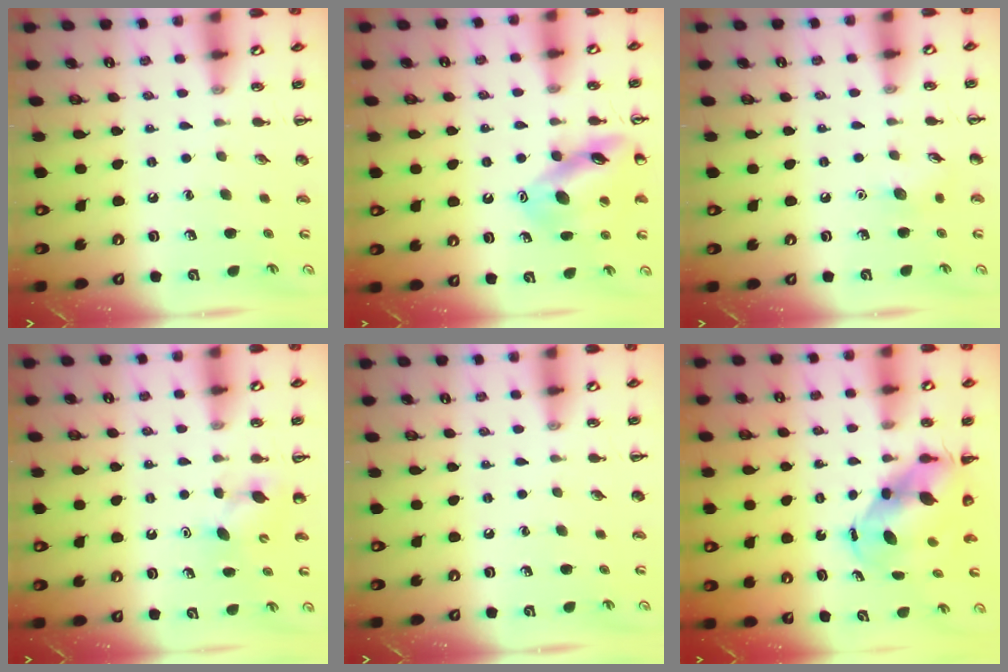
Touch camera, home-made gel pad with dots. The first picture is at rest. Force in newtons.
{"total": 14.9, "press": 14.8, "slide": 1.4}
{"total": 6.1, "press": 5.9, "slide": 1.6}
{"total": 4.7, "press": 4.5, "slide": 1.2}
{"total": 0.0}
{"total": 7.4, "press": 7.1, "slide": 1.9}